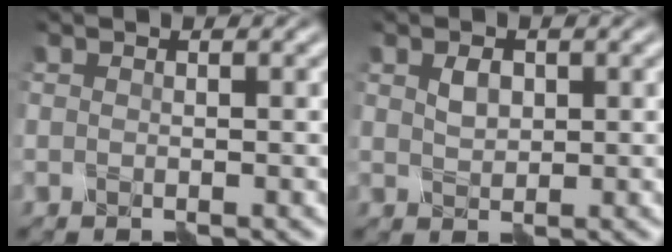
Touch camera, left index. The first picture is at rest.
{"total": 1.5, "force": [0.4, 1.1, 1.0], "torque": [-0.022, -0.001, 0.010]}